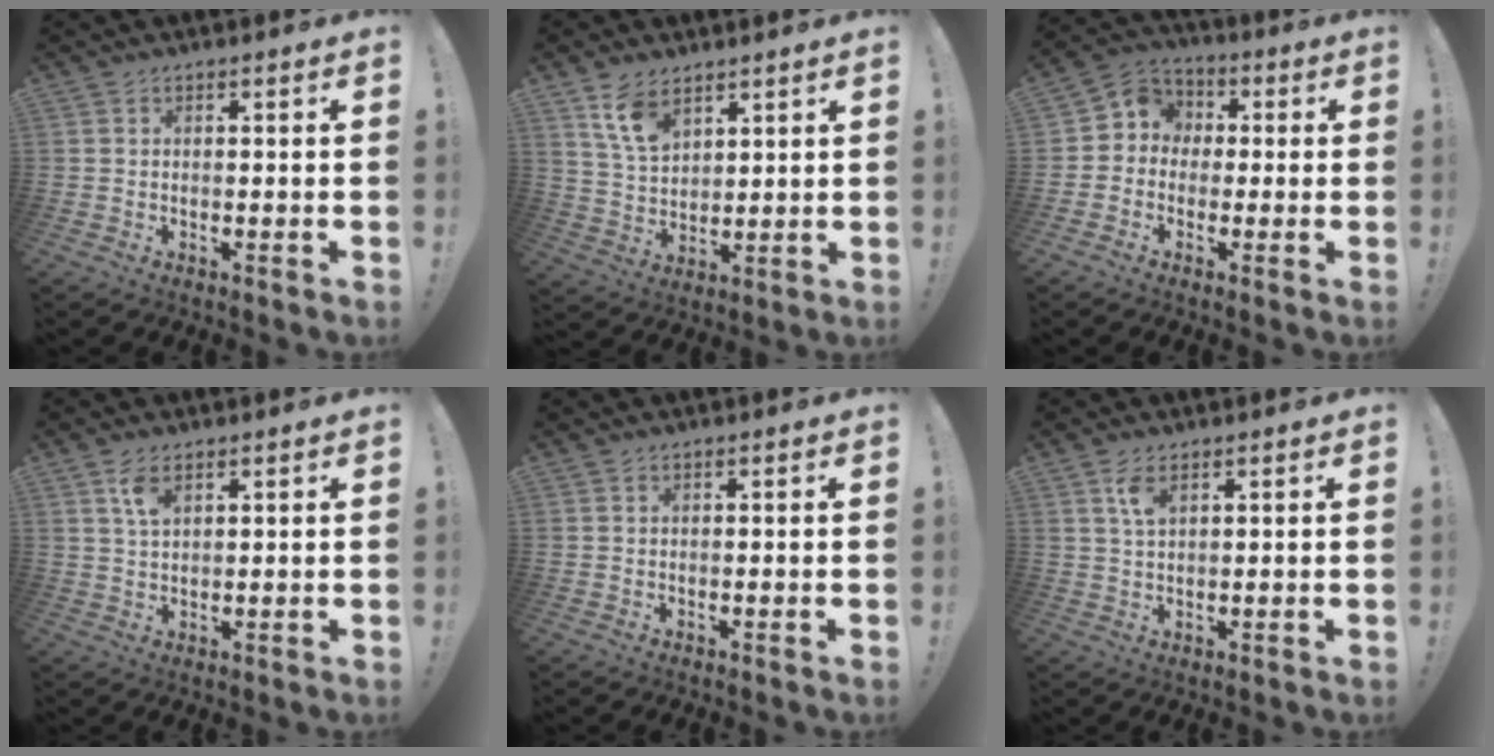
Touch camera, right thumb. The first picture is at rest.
{"total": 9.8, "force": [6.4, 5.8, 4.7], "torque": [-0.088, -0.026, 0.125]}
{"total": 6.4, "force": [-0.8, 6.2, 1.6], "torque": [-0.019, 0.015, -0.009]}
{"total": 4.6, "force": [2.3, 2.2, 3.2], "torque": [-0.061, -0.005, 0.042]}
{"total": 0.0}
{"total": 4.2, "force": [2.1, 1.9, 3.2], "torque": [-0.061, -0.005, 0.036]}